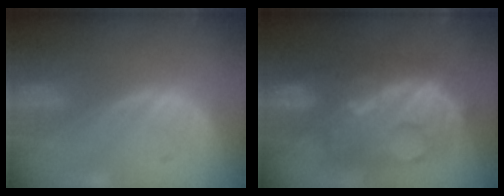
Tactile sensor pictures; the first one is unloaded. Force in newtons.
{"total": 12.2, "press": 12.1, "slide": 1.3}